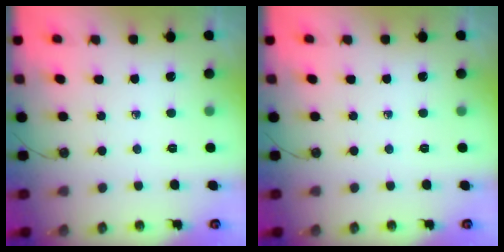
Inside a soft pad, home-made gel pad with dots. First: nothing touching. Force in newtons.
{"total": 0.0}